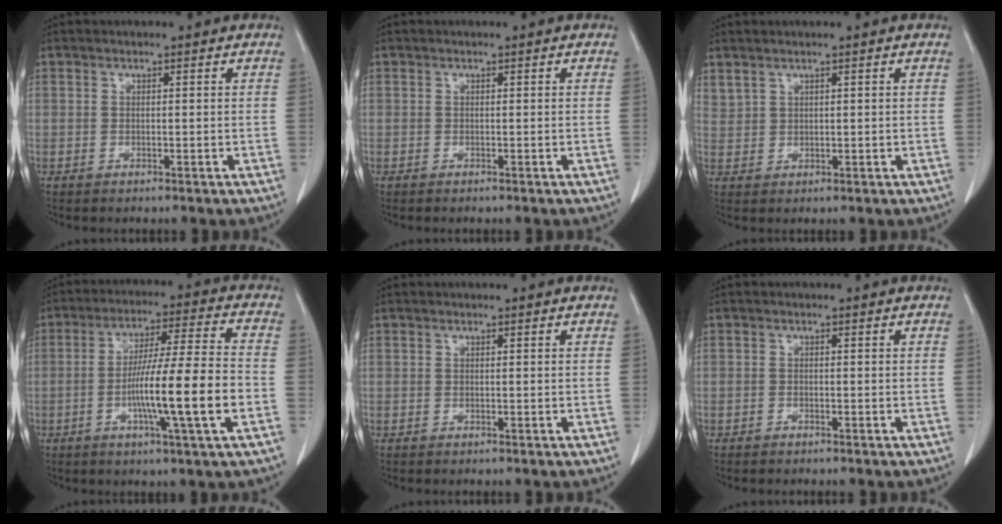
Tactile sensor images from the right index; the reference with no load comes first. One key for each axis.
{"total": 0.0}
{"total": 2.0, "fx": 1.8, "fy": 0.7, "fz": 0.4, "tx": -0.010, "ty": 0.010, "tz": 0.044}
{"total": 13.8, "fx": -3.5, "fy": -0.4, "fz": 13.3, "tx": -0.231, "ty": -0.001, "tz": -0.062}
{"total": 0.0}
{"total": 0.6, "fx": -0.5, "fy": 0.2, "fz": 0.1, "tx": -0.007, "ty": 0.000, "tz": -0.011}